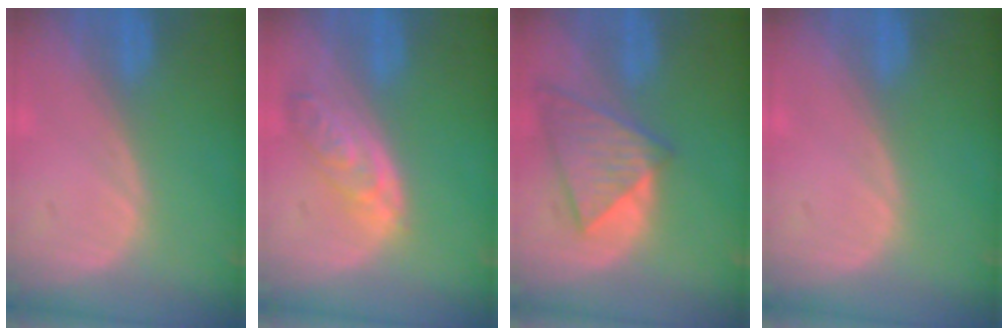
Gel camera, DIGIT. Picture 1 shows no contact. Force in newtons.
{"total": 5.9, "press": 5.4, "slide": 2.5}
{"total": 8.3, "press": 7.3, "slide": 3.9}
{"total": 0.0}